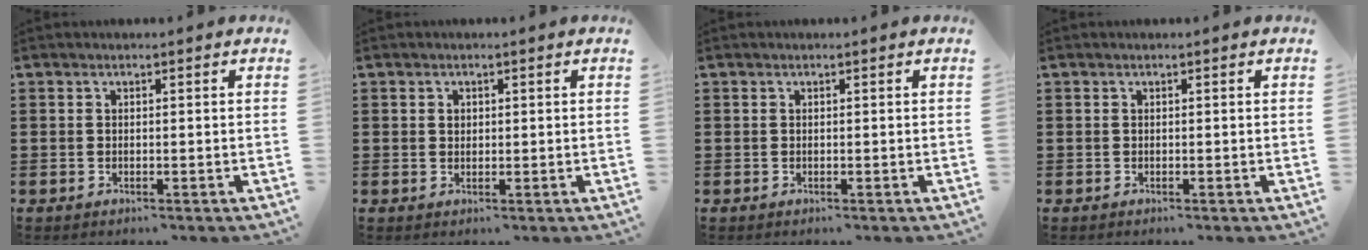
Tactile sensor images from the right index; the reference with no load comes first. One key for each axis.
{"total": 0.9, "fx": 0.3, "fy": 0.8, "fz": 0.5, "tx": -0.011, "ty": 0.005, "tz": 0.006}
{"total": 0.0}
{"total": 0.0}